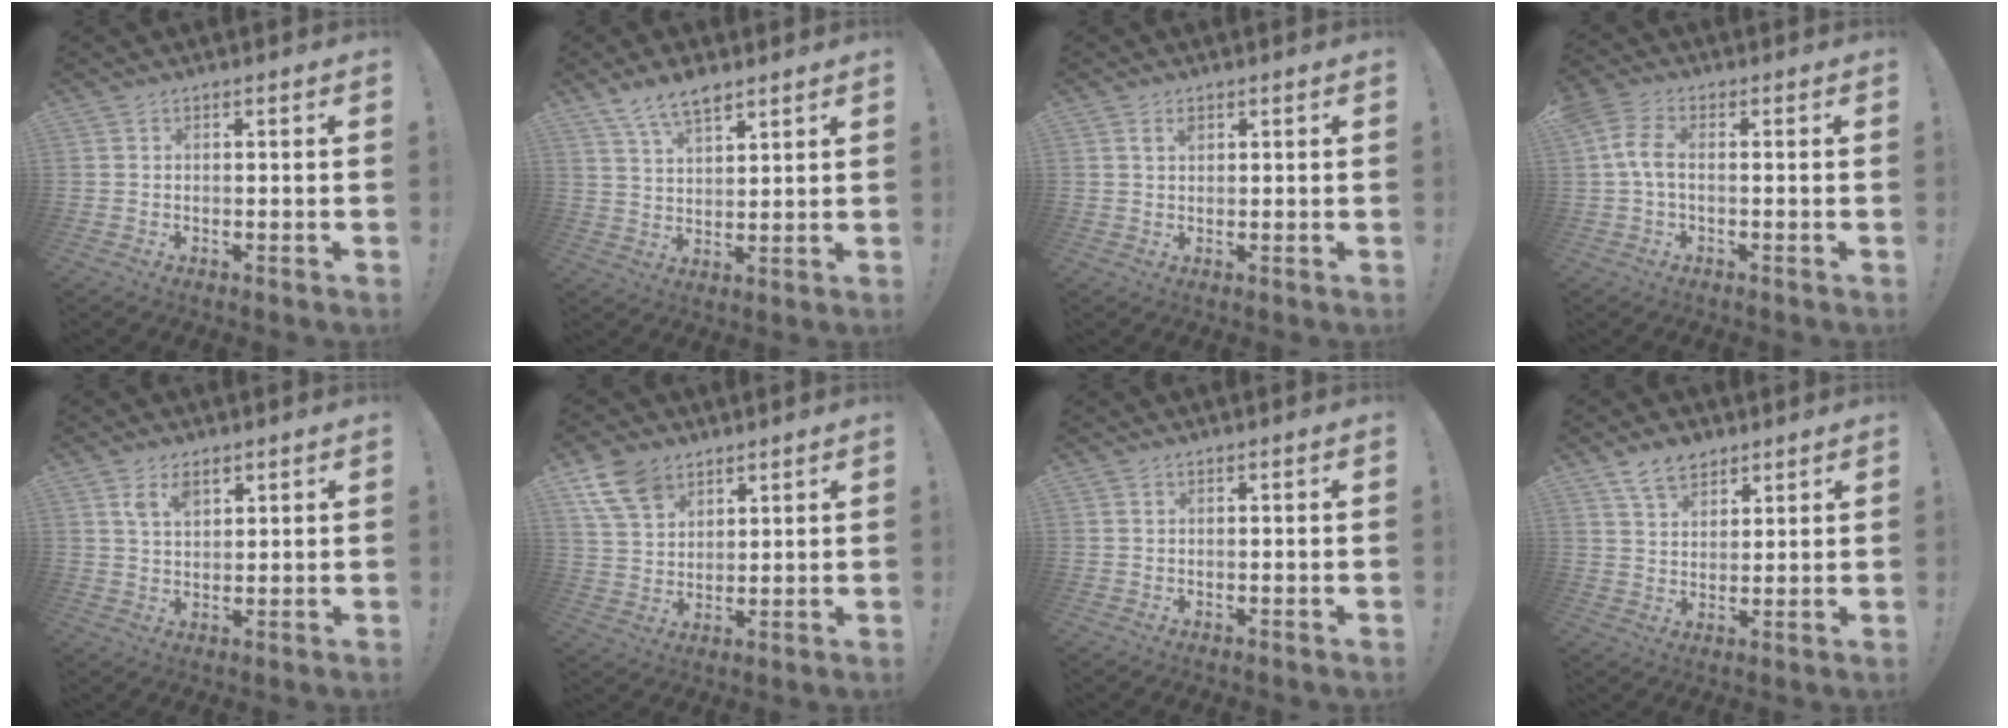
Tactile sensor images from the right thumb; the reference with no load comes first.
{"total": 8.1, "force": [5.9, 3.4, 4.5], "torque": [-0.082, -0.023, 0.111]}
{"total": 1.7, "force": [1.0, 1.0, 1.1], "torque": [-0.023, 0.001, 0.017]}
{"total": 6.3, "force": [0.1, 3.3, 5.4], "torque": [-0.120, 0.003, 0.004]}
{"total": 5.3, "force": [3.5, 2.8, 2.9], "torque": [-0.050, -0.014, 0.064]}
{"total": 10.9, "force": [6.5, 7.1, 5.1], "torque": [-0.097, -0.022, 0.130]}
{"total": 0.0}
{"total": 7.8, "force": [5.6, 4.6, 3.1], "torque": [-0.058, -0.022, 0.105]}